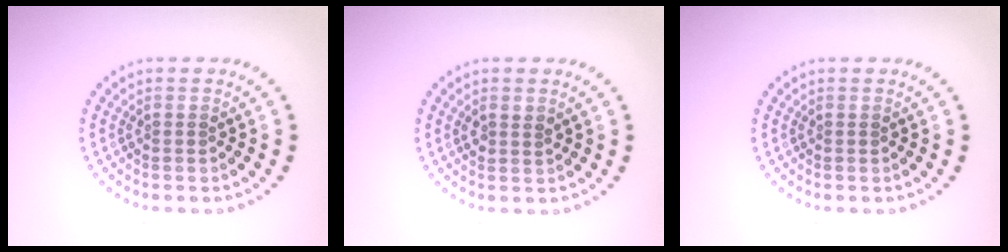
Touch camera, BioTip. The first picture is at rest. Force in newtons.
{"total": 1.2, "press": 1.1, "slide": 0.5}
{"total": 0.0}